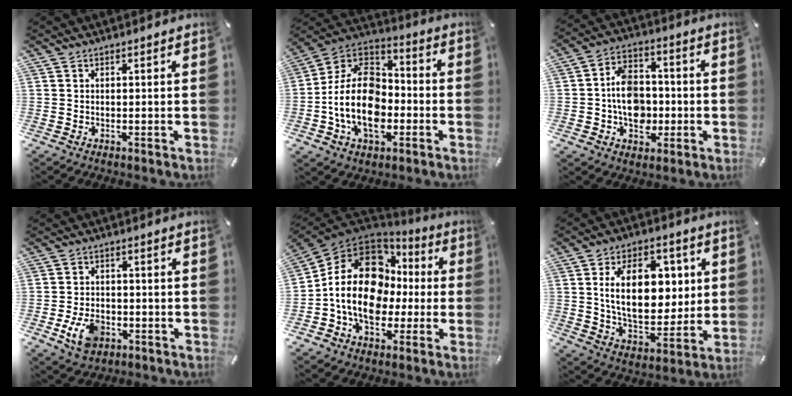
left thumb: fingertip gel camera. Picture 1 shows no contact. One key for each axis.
{"total": 18.2, "fx": -5.0, "fy": 12.9, "fz": 11.8, "tx": -0.247, "ty": 0.018, "tz": -0.096}
{"total": 11.2, "fx": -1.7, "fy": 8.9, "fz": 6.5, "tx": -0.112, "ty": 0.022, "tz": -0.029}
{"total": 7.4, "fx": -2.8, "fy": 5.1, "fz": 4.5, "tx": -0.092, "ty": 0.007, "tz": -0.053}
{"total": 17.8, "fx": -0.4, "fy": 13.8, "fz": 11.2, "tx": -0.236, "ty": 0.004, "tz": -0.007}
{"total": 17.8, "fx": 3.9, "fy": 11.5, "fz": 13.1, "tx": -0.220, "ty": 0.003, "tz": 0.068}